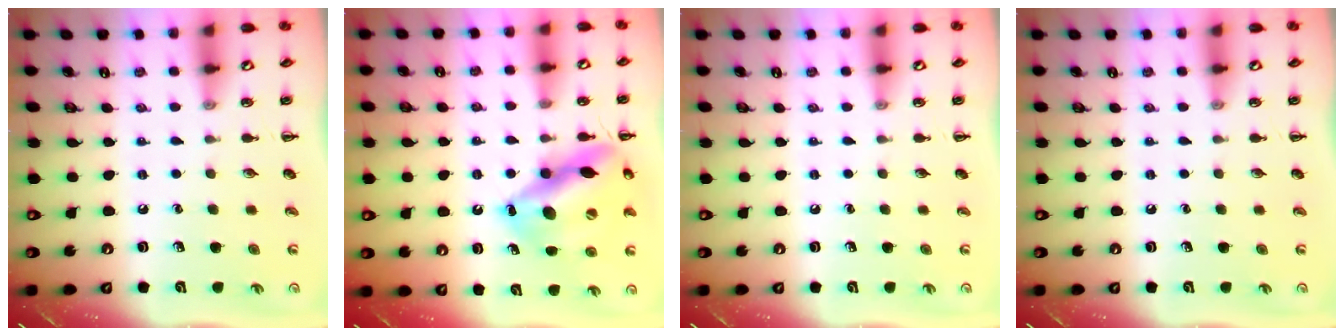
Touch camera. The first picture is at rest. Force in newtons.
{"total": 17.7, "press": 17.6, "slide": 1.8}
{"total": 0.0}
{"total": 0.0}